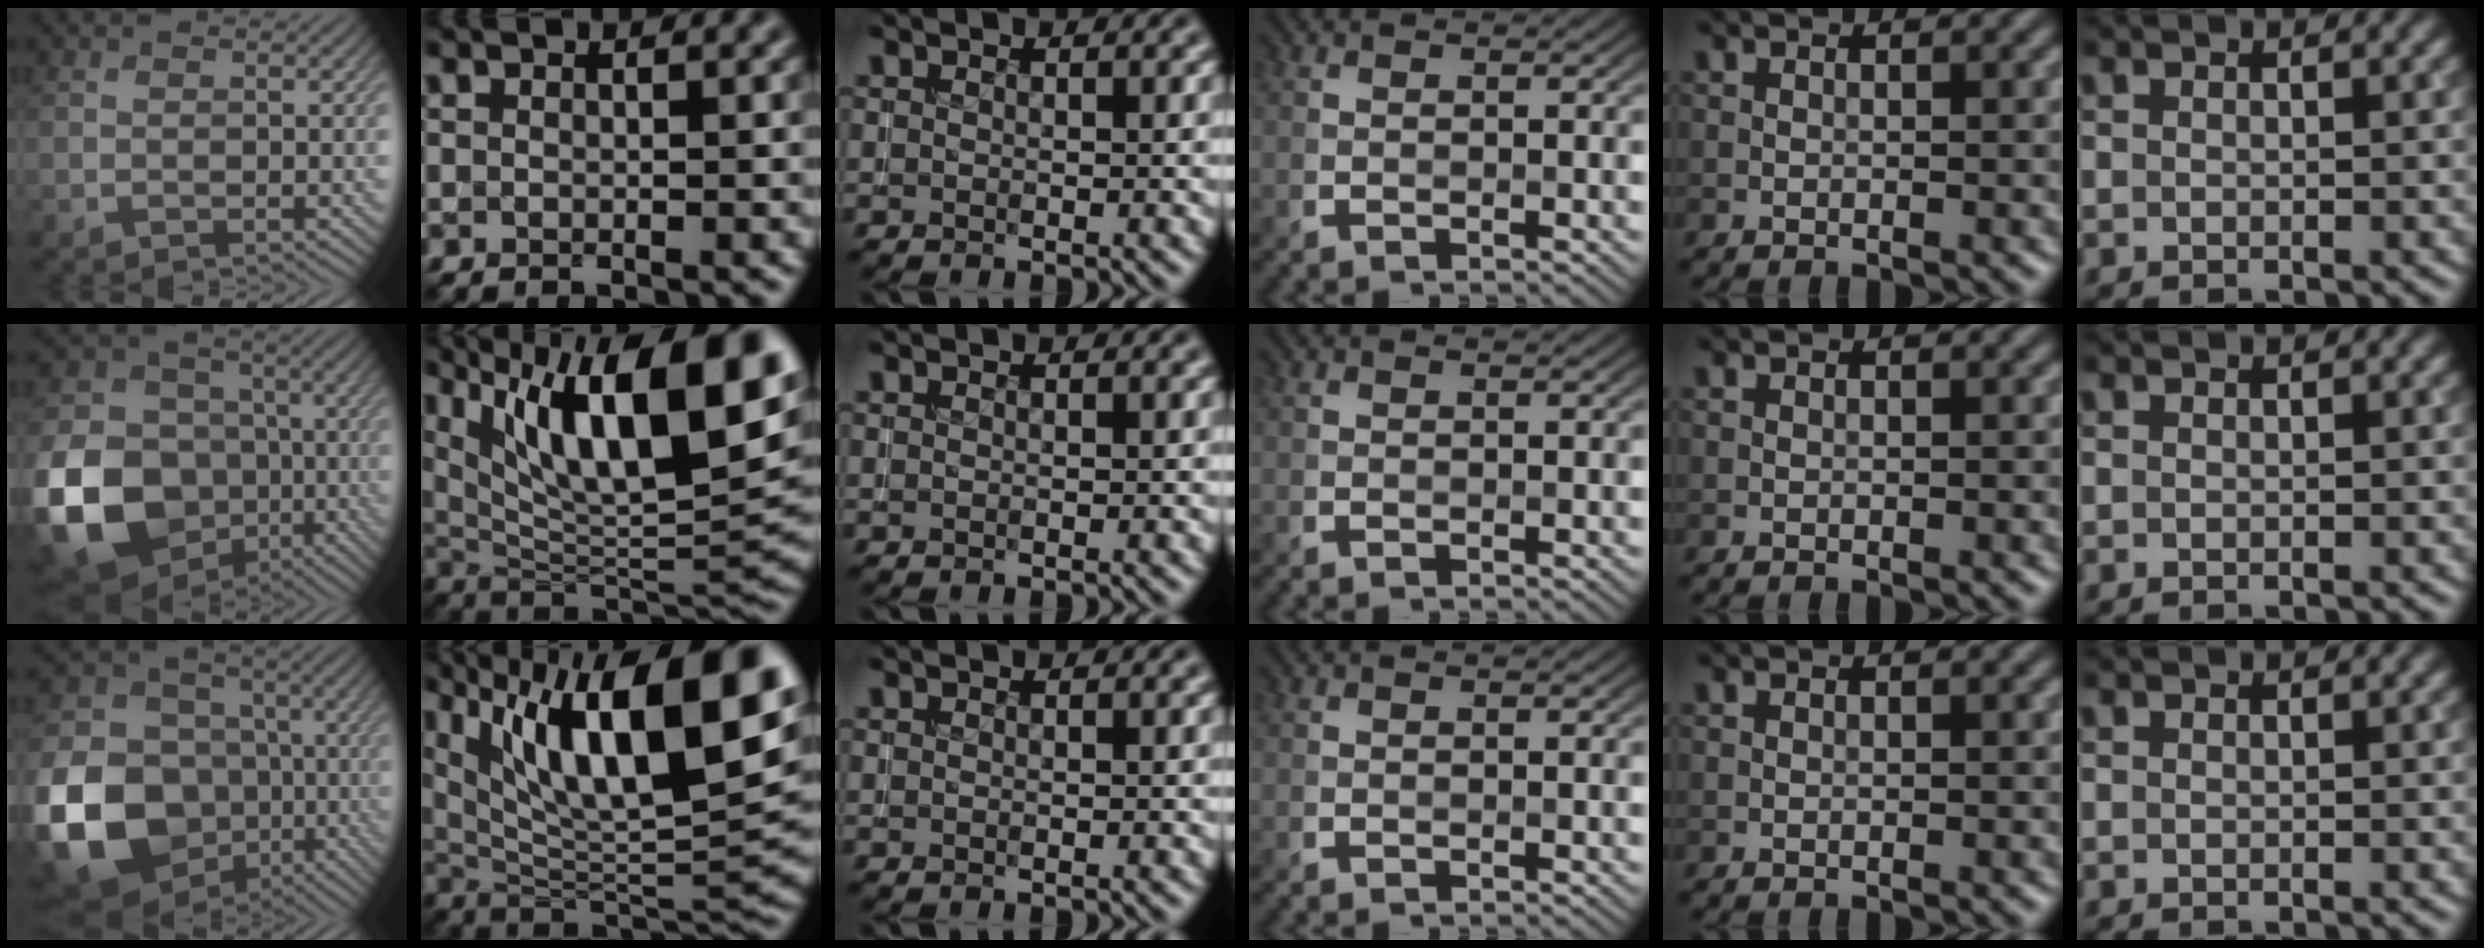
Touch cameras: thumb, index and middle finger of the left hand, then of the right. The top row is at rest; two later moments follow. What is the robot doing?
{"motion": "insert", "object": "coin"}